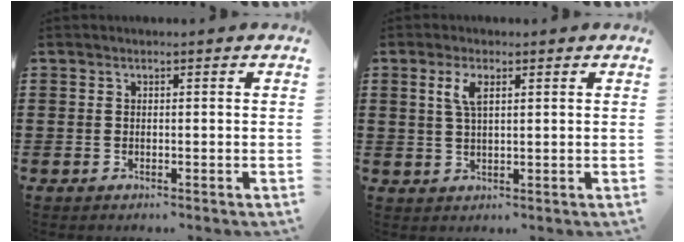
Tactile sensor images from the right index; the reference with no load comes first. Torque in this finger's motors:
{"motor_torque": [0.93, 0.50, 0.22, 0.09]}